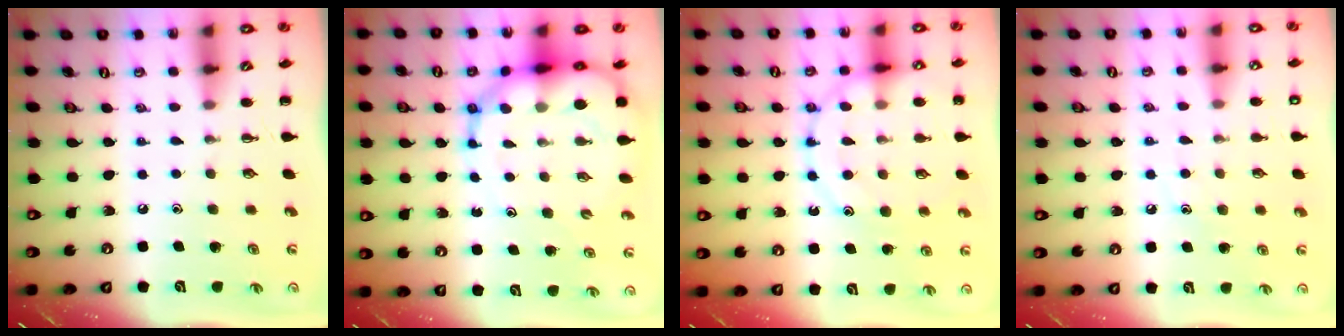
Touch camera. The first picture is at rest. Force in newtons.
{"total": 15.5, "press": 15.0, "slide": 4.1}
{"total": 14.8, "press": 14.7, "slide": 1.5}
{"total": 8.8, "press": 8.7, "slide": 1.6}